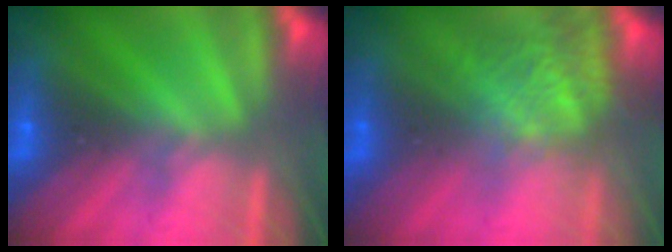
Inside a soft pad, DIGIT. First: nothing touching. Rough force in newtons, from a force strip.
{"total": 4.7}